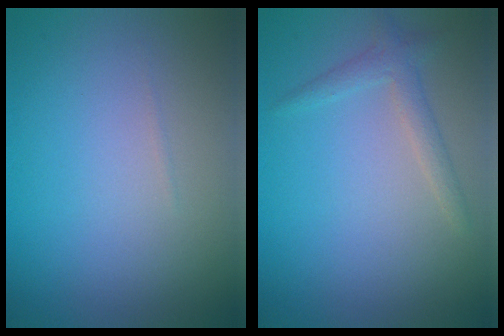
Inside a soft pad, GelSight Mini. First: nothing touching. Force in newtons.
{"total": 1.8, "press": 1.8, "slide": 0.1}